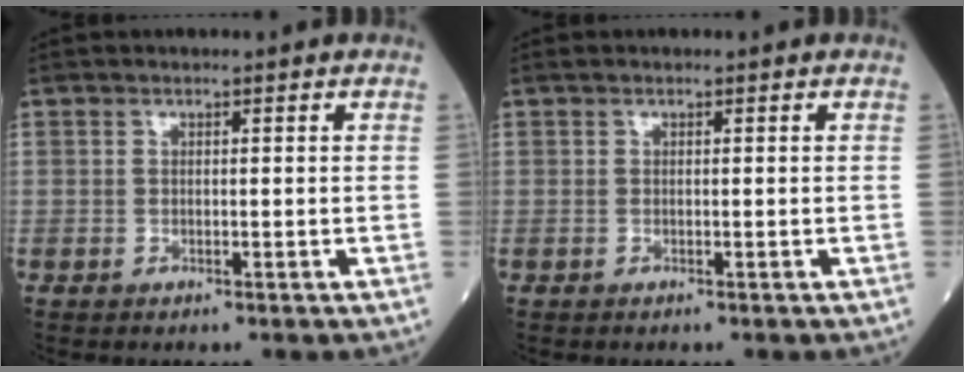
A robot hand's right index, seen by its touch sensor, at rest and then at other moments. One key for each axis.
{"total": 0.0}